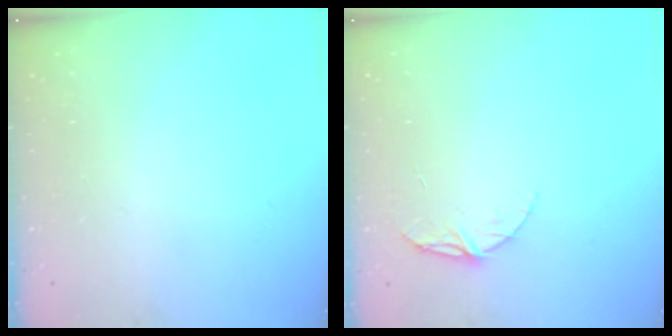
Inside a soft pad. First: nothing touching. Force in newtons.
{"total": 7.6, "press": 7.6, "slide": 0.6}